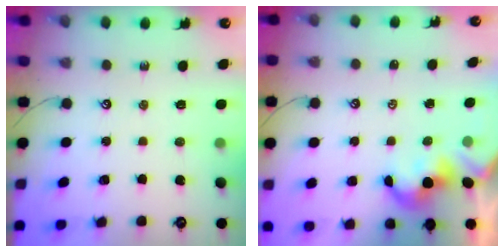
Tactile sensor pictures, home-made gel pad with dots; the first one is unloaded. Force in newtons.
{"total": 2.2, "press": 2.2, "slide": 0.4}